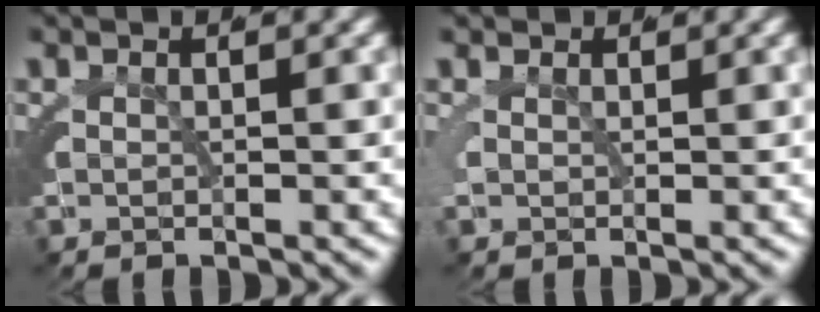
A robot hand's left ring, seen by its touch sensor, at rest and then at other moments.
{"total": 1.1, "force": [0.7, 0.8, 0.3], "torque": [-0.013, 0.000, 0.016]}